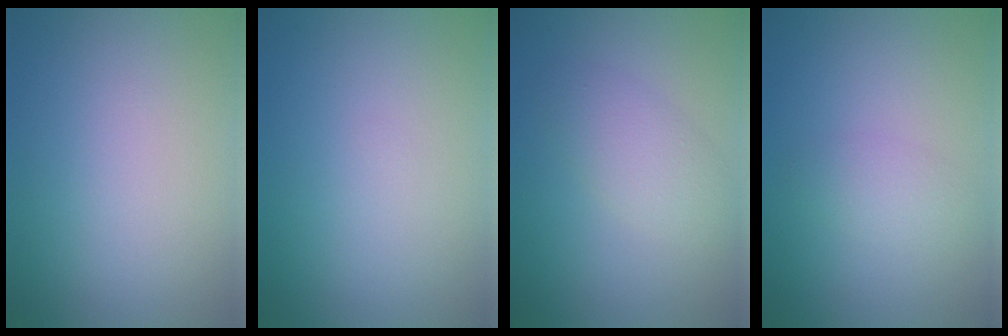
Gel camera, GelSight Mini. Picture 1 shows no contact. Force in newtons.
{"total": 0.0}
{"total": 2.9, "press": 2.9, "slide": 0.1}
{"total": 1.9, "press": 1.9, "slide": 0.1}